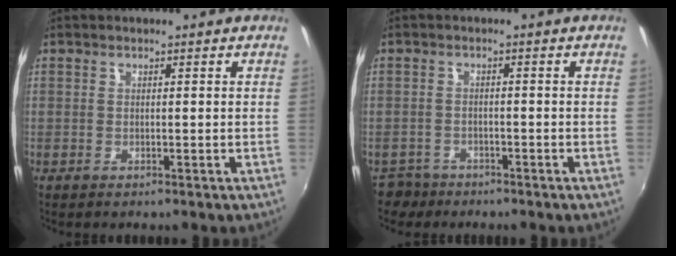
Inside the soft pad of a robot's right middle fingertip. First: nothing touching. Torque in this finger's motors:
{"motor_torque": [-0.20, -0.27, -0.03, -0.03]}